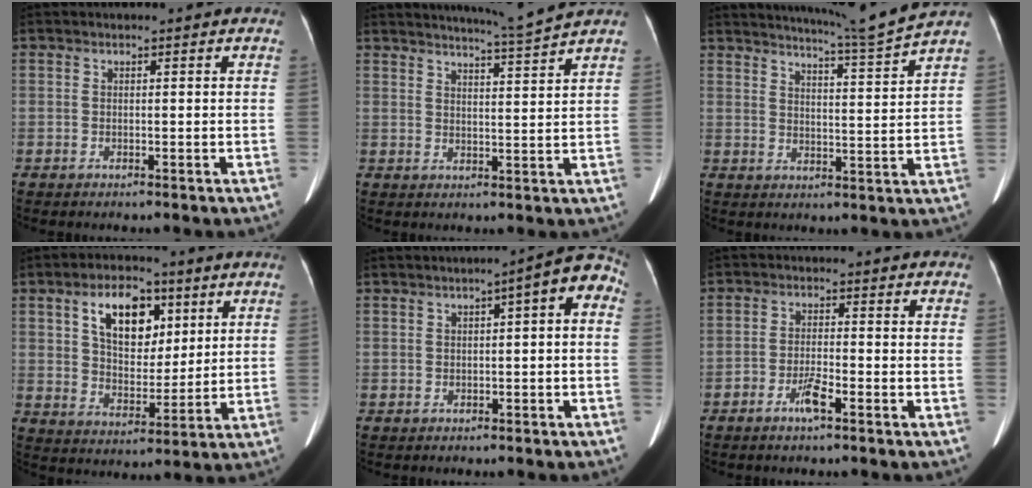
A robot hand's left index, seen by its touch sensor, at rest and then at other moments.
{"total": 6.9, "force": [6.3, -2.1, 1.7], "torque": [-0.035, -0.020, 0.097]}
{"total": 9.9, "force": [9.1, -2.9, 2.7], "torque": [-0.053, -0.042, 0.134]}
{"total": 10.4, "force": [4.5, 5.8, 7.4], "torque": [-0.133, 0.021, 0.080]}
{"total": 5.2, "force": [0.4, 1.2, 5.0], "torque": [-0.050, 0.029, -0.005]}
{"total": 3.5, "force": [-2.9, 0.3, 2.0], "torque": [-0.041, -0.017, -0.049]}